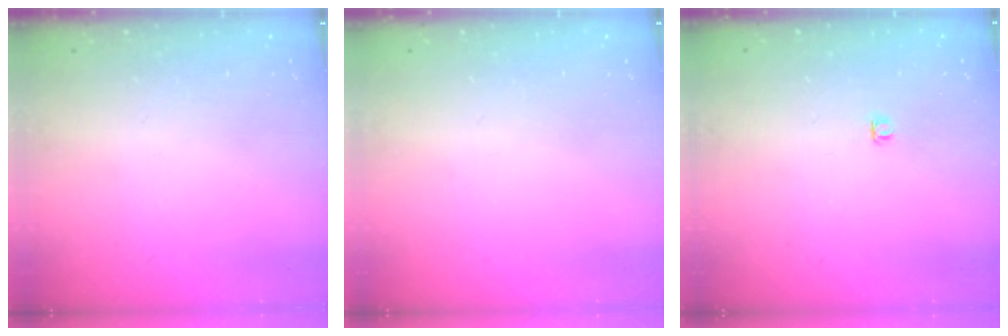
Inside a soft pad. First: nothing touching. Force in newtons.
{"total": 0.0}
{"total": 3.8, "press": 3.8, "slide": 0.5}